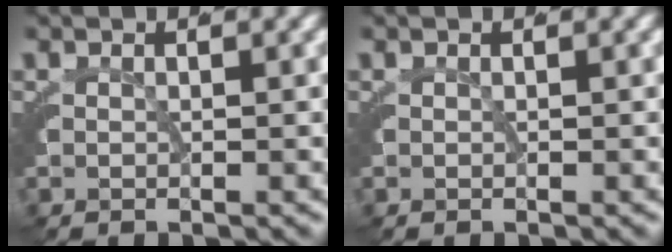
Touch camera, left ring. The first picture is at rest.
{"total": 0.0}